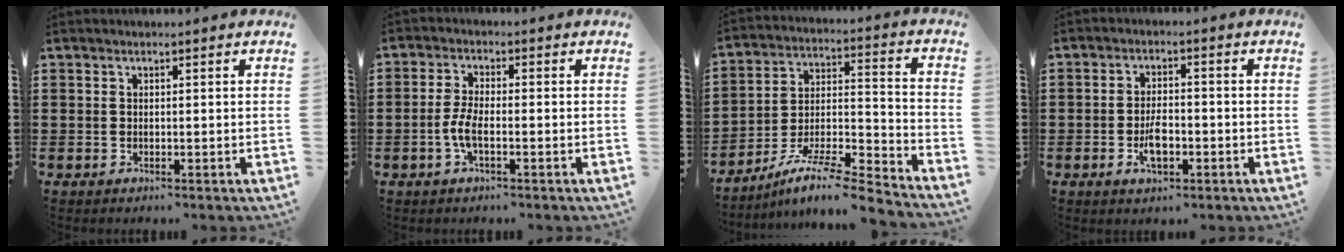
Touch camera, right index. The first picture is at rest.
{"total": 3.9, "force": [-1.4, 1.2, 3.5], "torque": [-0.088, -0.006, -0.033]}
{"total": 9.4, "force": [-8.0, 0.7, 5.0], "torque": [-0.082, 0.010, -0.157]}
{"total": 4.5, "force": [-1.6, 2.1, 3.7], "torque": [-0.078, 0.001, -0.031]}